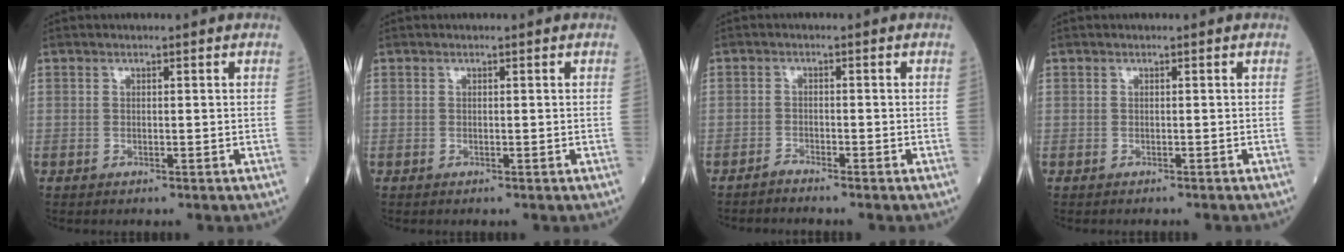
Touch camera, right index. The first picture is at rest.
{"total": 0.0}
{"total": 1.3, "force": [-1.2, -0.3, 0.0], "torque": [-0.001, -0.005, -0.021]}
{"total": 0.9, "force": [-0.8, 0.4, 0.1], "torque": [-0.001, 0.003, -0.014]}